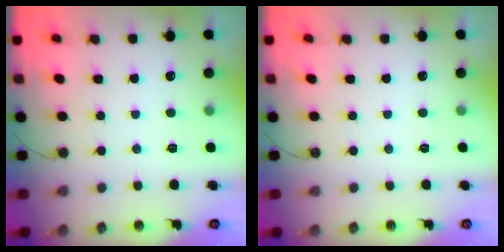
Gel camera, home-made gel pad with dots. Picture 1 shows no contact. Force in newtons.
{"total": 0.0}